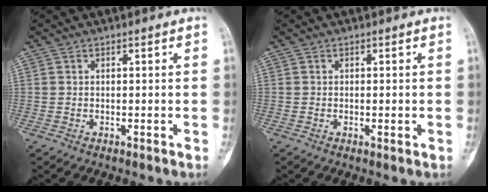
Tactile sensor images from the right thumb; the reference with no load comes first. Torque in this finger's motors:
{"motor_torque": [-0.46, -0.06, -0.07, -0.02, 0.02]}